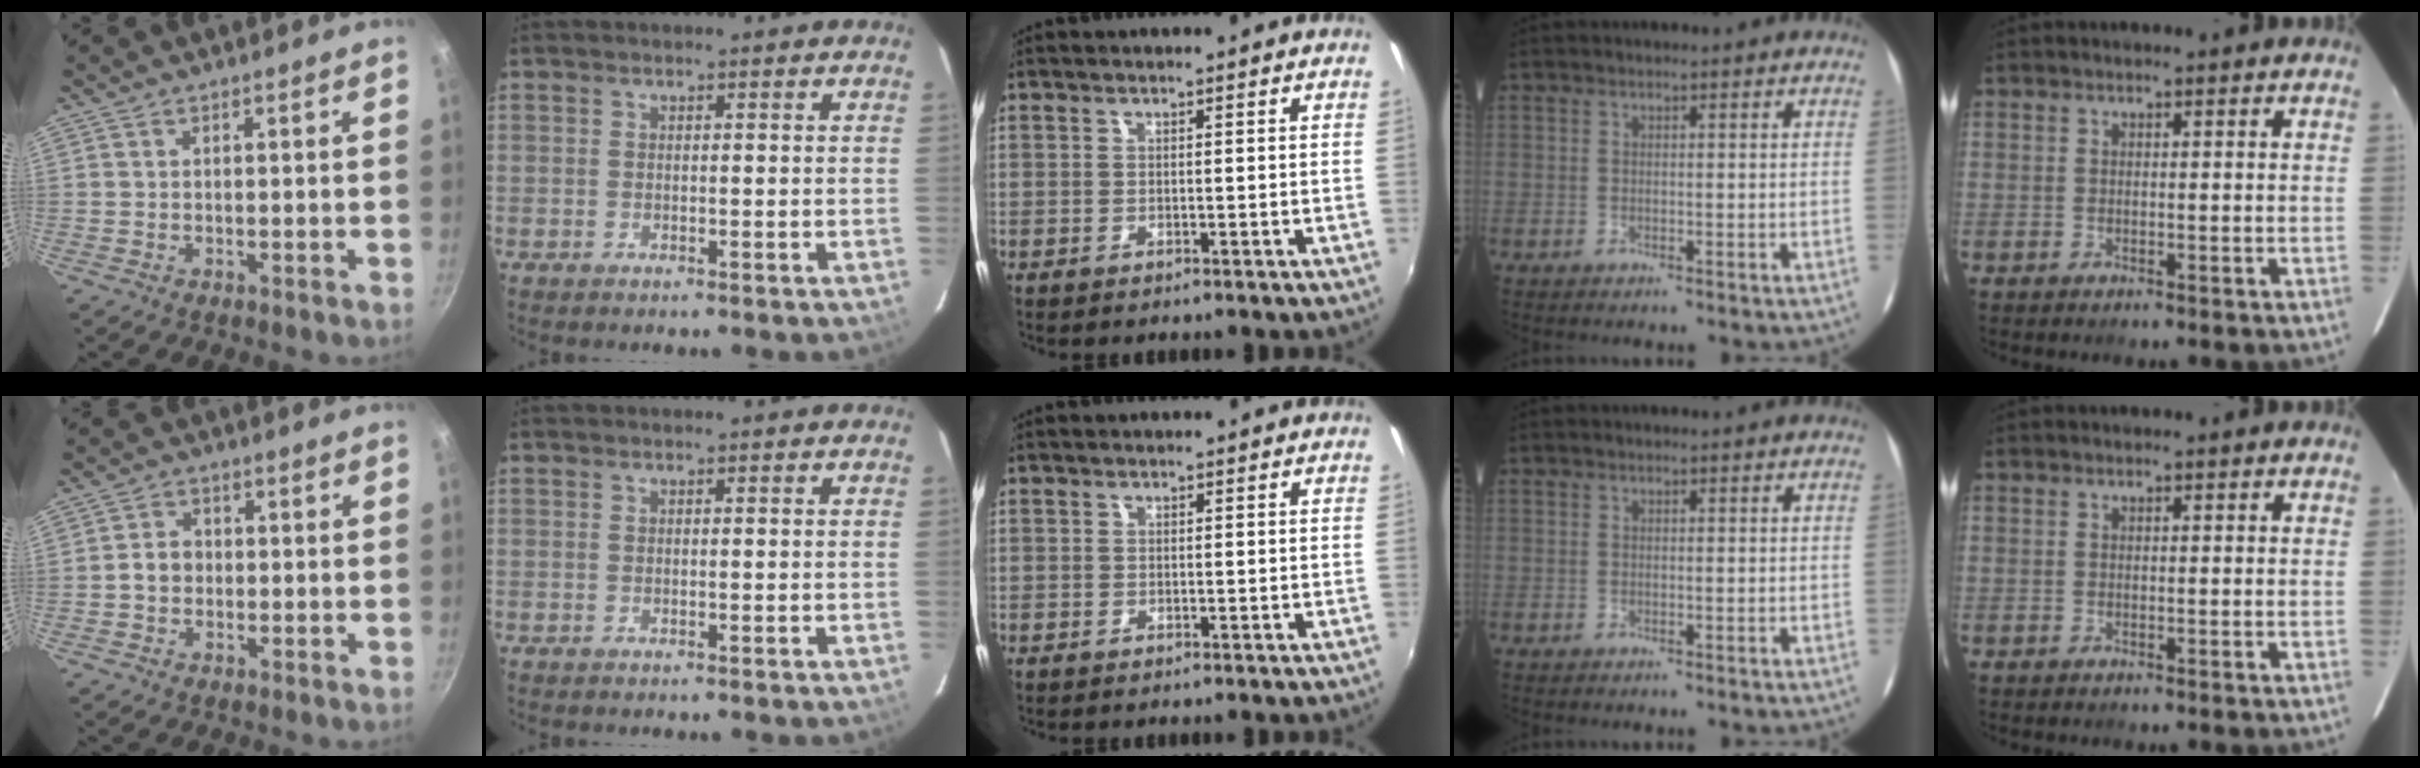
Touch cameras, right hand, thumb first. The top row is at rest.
{"thumb": {"total": 3.7, "force": [-0.5, 3.1, 2.0], "torque": [-0.018, 0.015, -0.012]}, "middle": {"total": 0.8, "force": [-0.2, 0.7, -0.1], "torque": [-0.001, 0.000, -0.003]}}